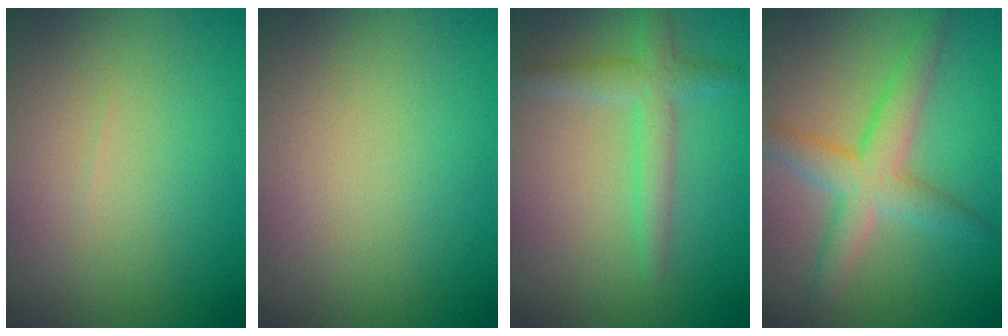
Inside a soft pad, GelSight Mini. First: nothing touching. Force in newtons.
{"total": 0.0}
{"total": 2.8, "press": 2.8, "slide": 0.1}
{"total": 4.4, "press": 4.4, "slide": 0.1}